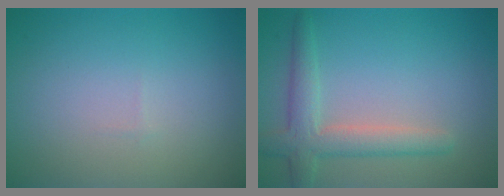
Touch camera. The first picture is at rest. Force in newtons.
{"total": 3.8, "press": 3.8, "slide": 0.4}